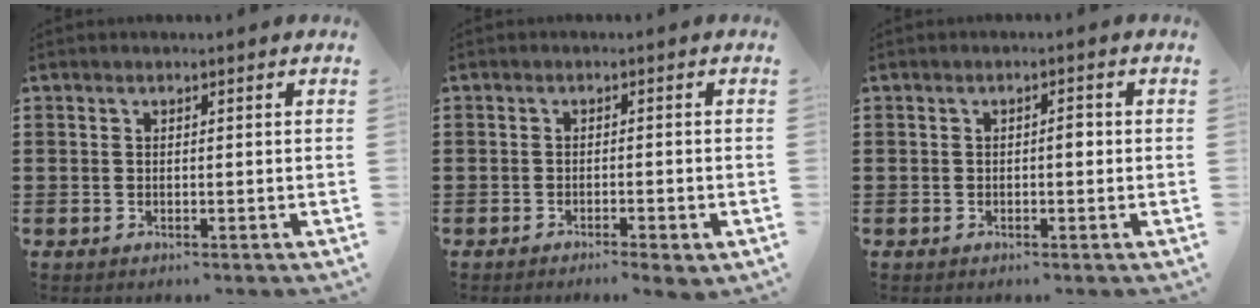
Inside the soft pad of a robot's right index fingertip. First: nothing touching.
{"total": 1.5, "force": [-1.2, 0.1, 0.9], "torque": [-0.017, -0.001, -0.022]}
{"total": 1.7, "force": [-0.1, 0.5, 1.6], "torque": [-0.029, 0.003, -0.004]}